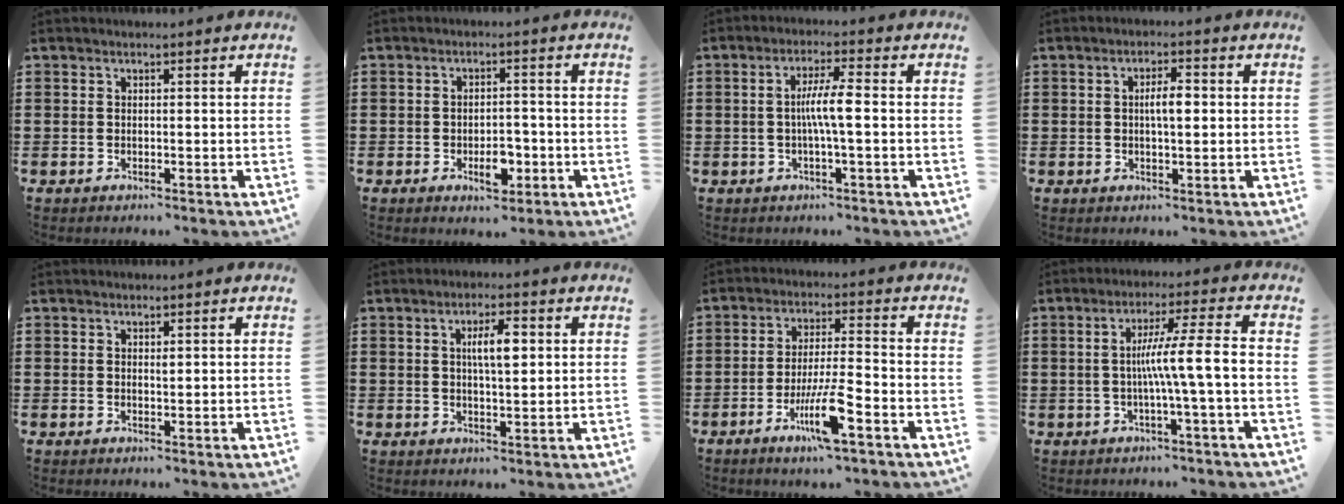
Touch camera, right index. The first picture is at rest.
{"total": 4.7, "force": [-1.8, 2.3, 3.7], "torque": [-0.050, 0.003, -0.031]}
{"total": 5.0, "force": [-0.4, 0.3, 4.9], "torque": [-0.088, 0.000, -0.012]}
{"total": 3.8, "force": [0.3, 1.2, 3.6], "torque": [-0.069, 0.005, 0.003]}
{"total": 0.8, "force": [0.3, 0.4, 0.6], "torque": [-0.004, -0.002, 0.004]}
{"total": 5.0, "force": [1.1, 1.4, 4.7], "torque": [-0.086, 0.007, 0.014]}
{"total": 8.2, "force": [-4.2, 0.9, 7.0], "torque": [-0.145, -0.009, -0.080]}
{"total": 7.4, "force": [-1.3, -0.6, 7.2], "torque": [-0.129, -0.003, -0.031]}